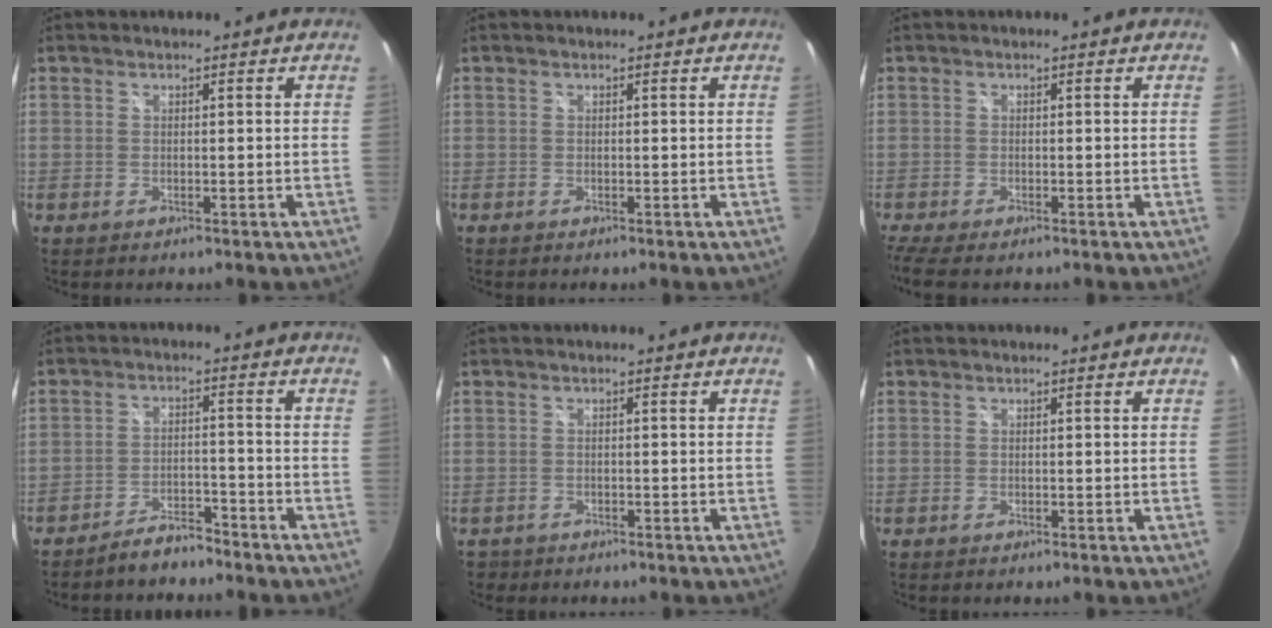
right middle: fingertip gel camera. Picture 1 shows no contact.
{"total": 0.0}
{"total": 0.0}
{"total": 5.3, "force": [-4.9, 1.3, 1.5], "torque": [-0.046, 0.008, -0.076]}
{"total": 1.9, "force": [-1.3, 1.4, 0.4], "torque": [-0.013, -0.005, -0.020]}
{"total": 0.0}